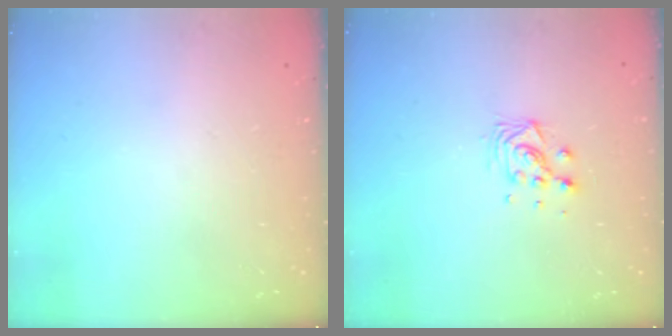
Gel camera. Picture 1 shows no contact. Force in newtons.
{"total": 7.3, "press": 7.3, "slide": 0.5}